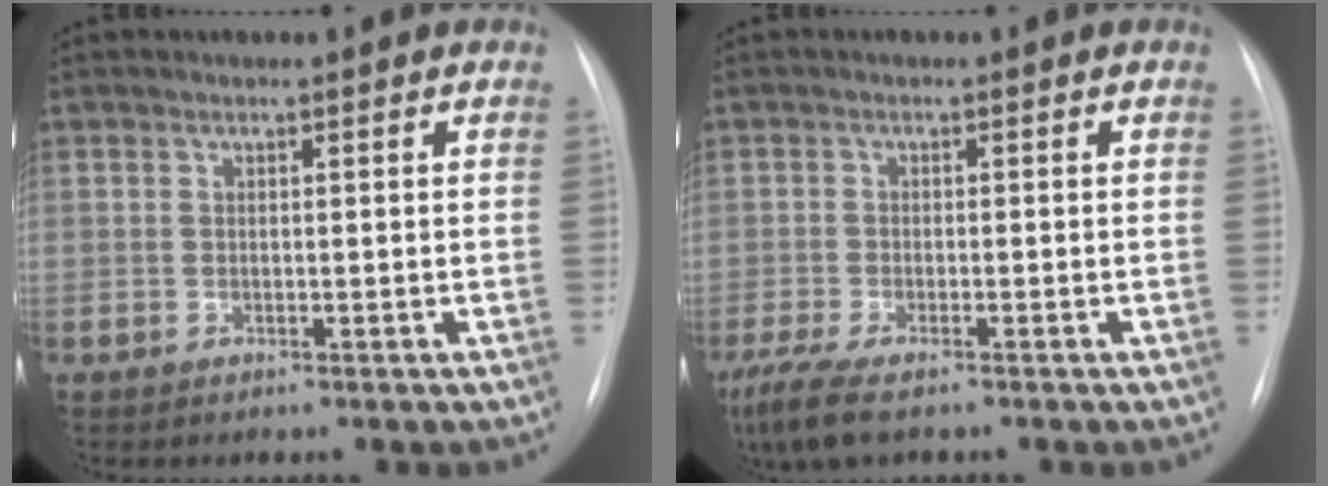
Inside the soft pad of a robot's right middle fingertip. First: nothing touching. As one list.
[{"total": 6.8, "force": [-4.8, 1.6, 4.5], "torque": [-0.090, -0.020, -0.083]}]